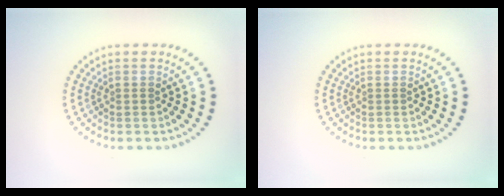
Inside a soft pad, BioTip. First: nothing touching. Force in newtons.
{"total": 0.0}